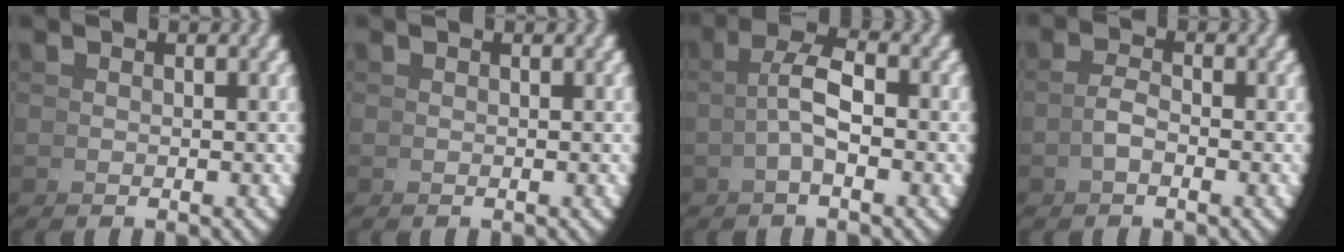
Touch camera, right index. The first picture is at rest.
{"total": 0.0}
{"total": 3.6, "force": [0.9, 0.9, 3.4], "torque": [-0.055, 0.005, 0.011]}
{"total": 1.2, "force": [-0.7, -0.3, 0.9], "torque": [-0.020, -0.003, -0.009]}